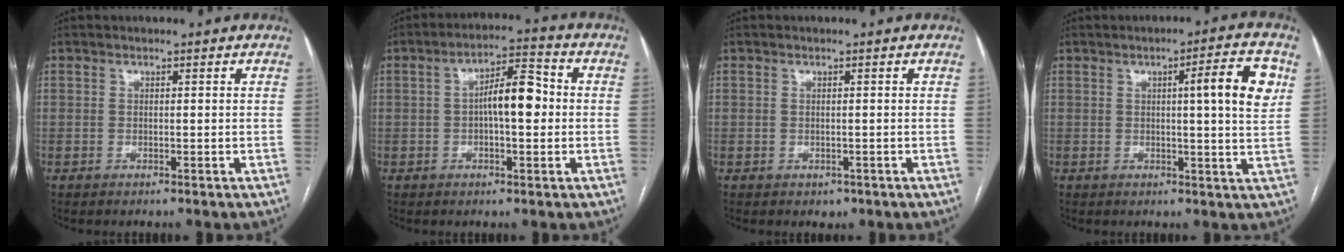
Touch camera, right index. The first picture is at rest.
{"total": 7.6, "force": [0.0, 2.3, 7.2], "torque": [-0.123, 0.024, -0.002]}
{"total": 1.3, "force": [-0.5, 1.1, 0.4], "torque": [-0.002, 0.003, -0.001]}
{"total": 8.1, "force": [2.2, 0.3, 7.8], "torque": [-0.103, 0.005, 0.024]}